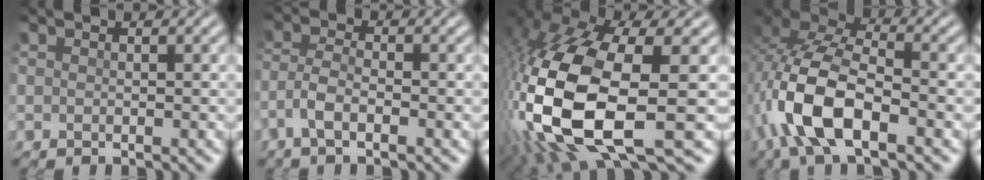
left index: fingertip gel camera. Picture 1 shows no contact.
{"total": 2.4, "force": [-1.6, 0.2, 1.8], "torque": [-0.046, 0.009, -0.037]}
{"total": 15.3, "force": [-2.8, 5.9, 13.8], "torque": [-0.341, -0.011, -0.043]}
{"total": 9.4, "force": [-4.1, 3.7, 7.6], "torque": [-0.174, 0.007, -0.085]}